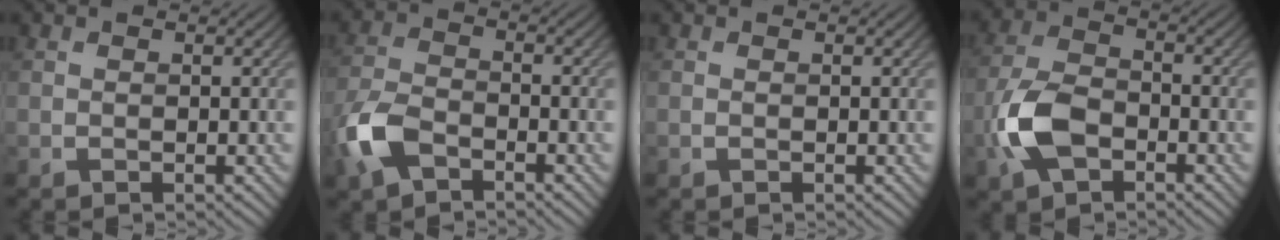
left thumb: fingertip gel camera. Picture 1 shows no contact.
{"total": 6.5, "force": [-3.7, 3.3, 4.2], "torque": [-0.104, -0.005, -0.091]}
{"total": 0.0}
{"total": 7.9, "force": [-3.2, 4.4, 5.6], "torque": [-0.136, -0.001, -0.077]}